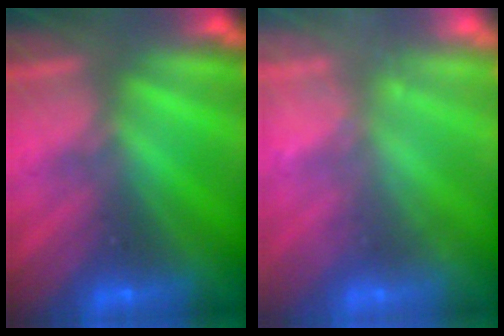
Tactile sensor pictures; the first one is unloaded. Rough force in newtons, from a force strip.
{"total": 2.4}